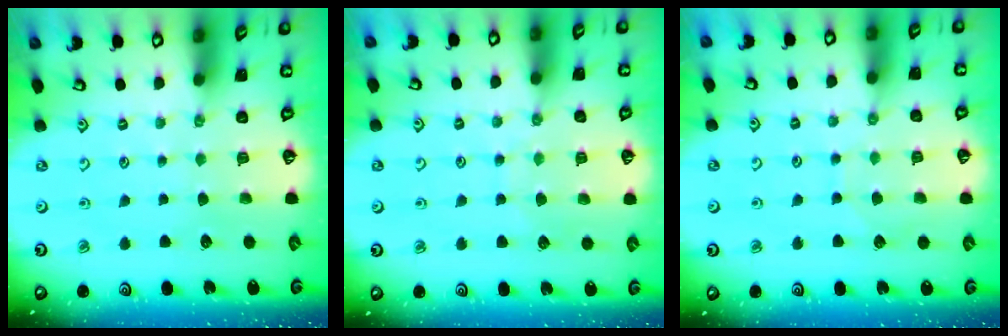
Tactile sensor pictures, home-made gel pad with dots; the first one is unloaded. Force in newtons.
{"total": 7.1, "press": 7.1, "slide": 0.5}
{"total": 5.3, "press": 5.3, "slide": 0.7}